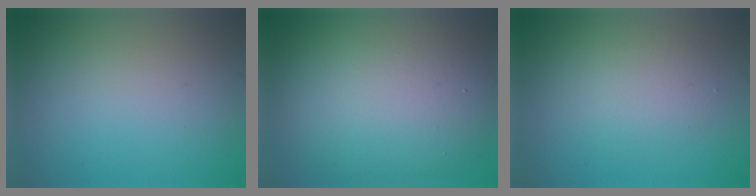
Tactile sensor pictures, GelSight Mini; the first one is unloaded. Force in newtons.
{"total": 11.8, "press": 11.8, "slide": 0.5}
{"total": 2.6, "press": 2.6, "slide": 0.2}